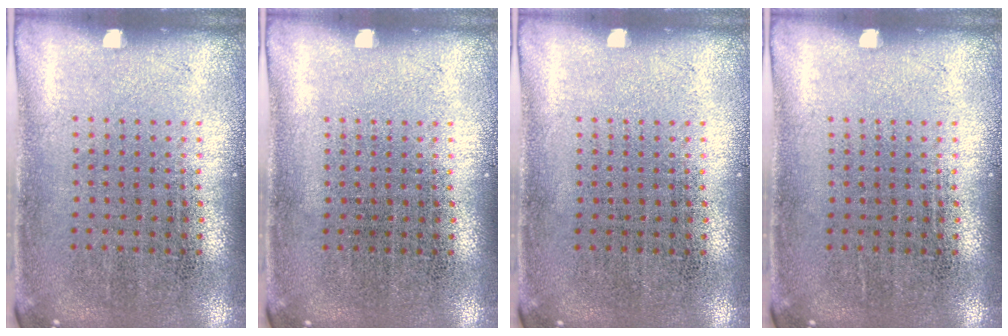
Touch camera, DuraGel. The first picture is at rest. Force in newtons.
{"total": 0.0}
{"total": 0.0}
{"total": 0.0}